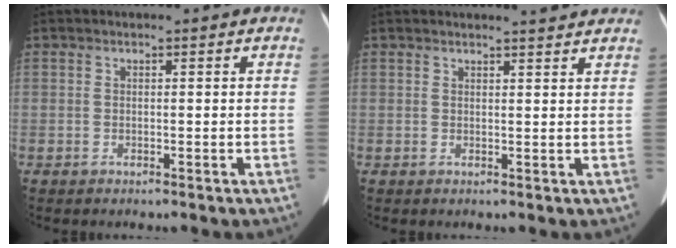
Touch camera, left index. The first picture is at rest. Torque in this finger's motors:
{"motor_torque": [-1.05, 1.09, -0.40, -0.02]}